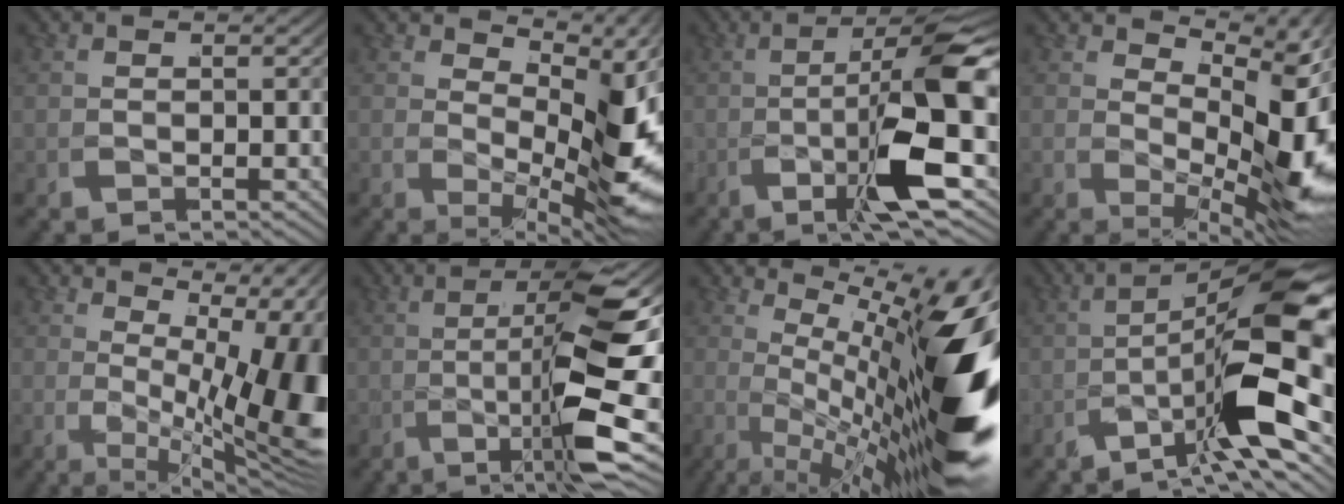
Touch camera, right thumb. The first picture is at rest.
{"total": 9.0, "force": [1.8, 3.6, 8.0], "torque": [-0.105, -0.011, 0.038]}
{"total": 10.0, "force": [-0.4, 2.0, 9.8], "torque": [-0.171, 0.001, -0.012]}
{"total": 9.0, "force": [1.7, 3.7, 8.1], "torque": [-0.104, -0.012, 0.035]}
{"total": 13.3, "force": [-0.5, 7.1, 11.2], "torque": [-0.175, -0.050, 0.009]}
{"total": 13.9, "force": [-0.4, 3.7, 13.4], "torque": [-0.215, -0.002, -0.008]}
{"total": 18.2, "force": [-0.6, 8.4, 16.2], "torque": [-0.221, -0.029, 0.008]}
{"total": 10.8, "force": [0.1, 3.3, 10.3], "torque": [-0.141, -0.001, -0.009]}